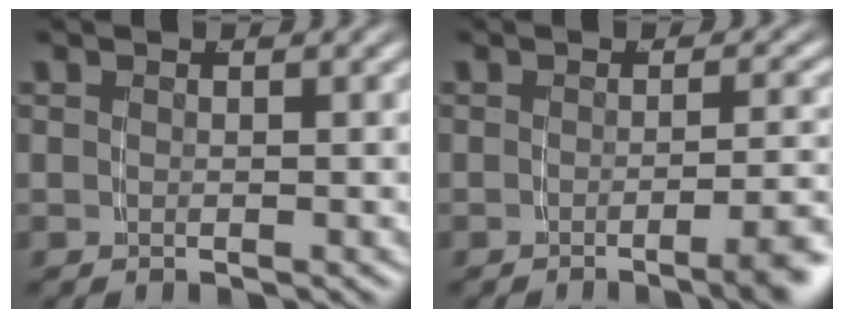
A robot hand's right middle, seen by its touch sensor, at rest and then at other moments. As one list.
[{"total": 3.7, "force": [-2.3, 0.0, 2.9], "torque": [-0.030, 0.005, -0.041]}]